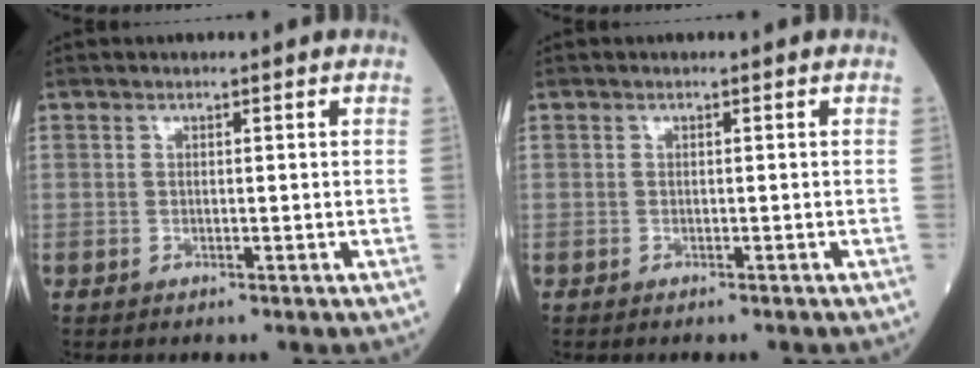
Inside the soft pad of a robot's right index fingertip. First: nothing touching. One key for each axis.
{"total": 1.0, "fx": -0.9, "fy": 0.1, "fz": 0.4, "tx": -0.003, "ty": -0.001, "tz": -0.012}